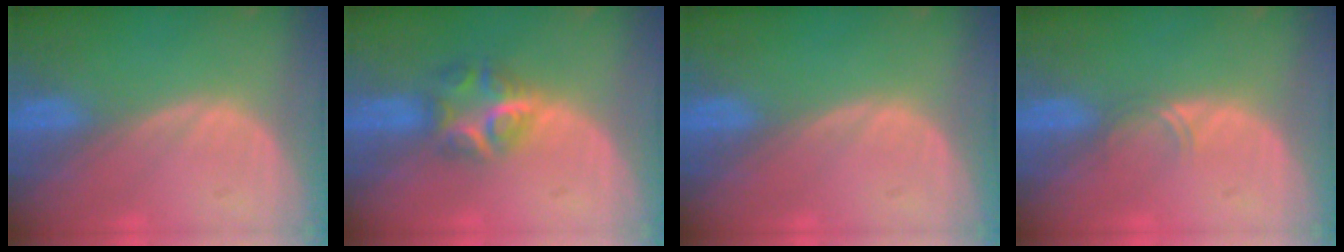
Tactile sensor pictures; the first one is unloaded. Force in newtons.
{"total": 5.9, "press": 5.5, "slide": 2.2}
{"total": 0.0}
{"total": 1.4, "press": 1.1, "slide": 0.9}